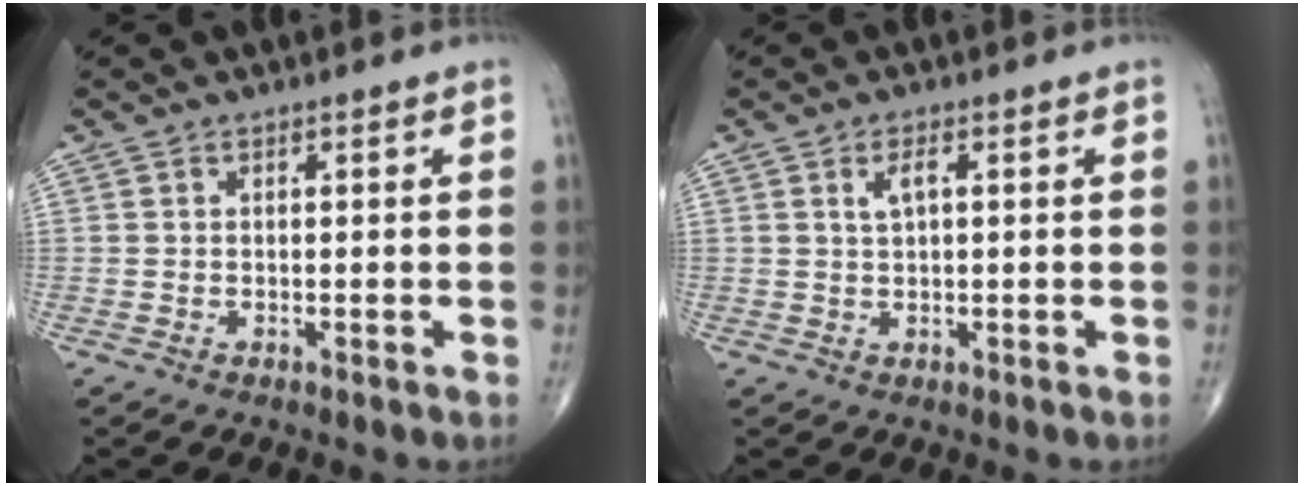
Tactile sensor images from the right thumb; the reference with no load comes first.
{"total": 2.5, "force": [0.8, 0.9, 2.2], "torque": [-0.043, 0.001, 0.016]}